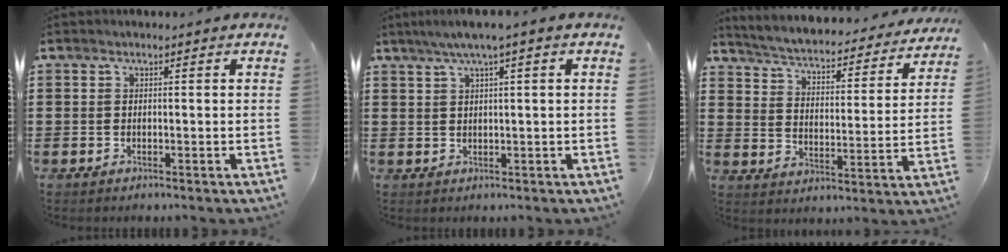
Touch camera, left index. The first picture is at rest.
{"total": 2.6, "force": [1.0, -0.1, 2.3], "torque": [-0.045, -0.001, 0.017]}
{"total": 3.4, "force": [3.3, -0.1, 1.0], "torque": [-0.041, -0.034, 0.045]}